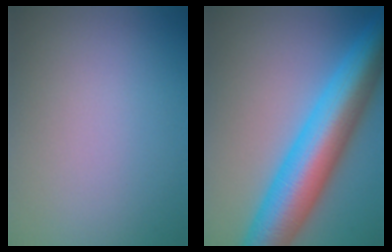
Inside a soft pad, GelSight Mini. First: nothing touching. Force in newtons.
{"total": 11.8, "press": 11.8, "slide": 0.1}